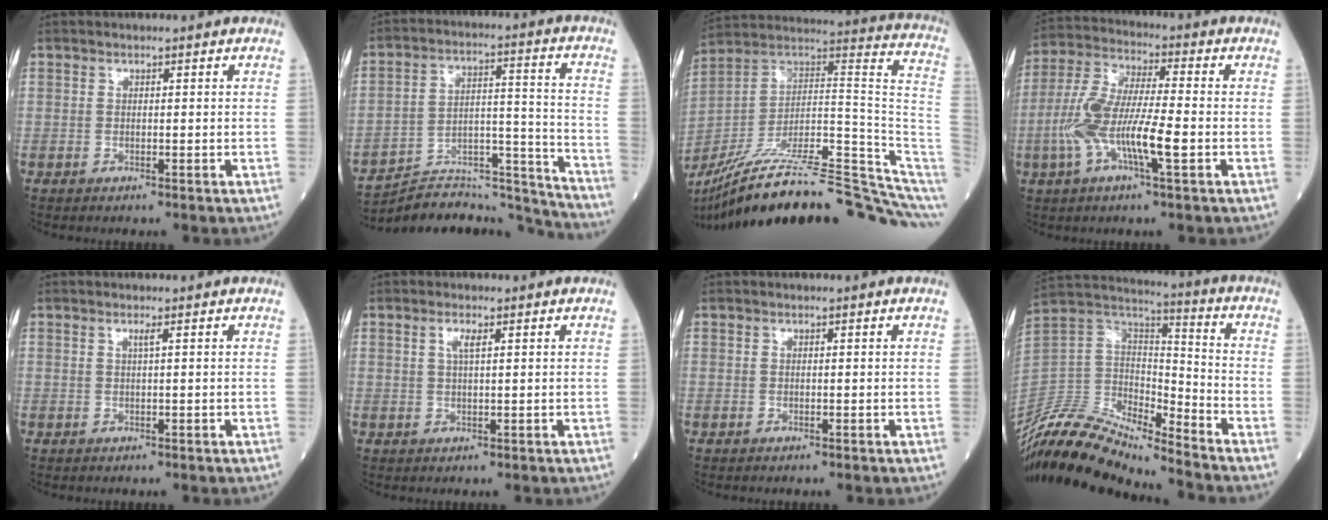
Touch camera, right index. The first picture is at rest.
{"total": 17.9, "force": [-17.8, 1.3, 1.5], "torque": [-0.016, 0.055, -0.270]}
{"total": 29.5, "force": [-23.8, 1.8, 17.4], "torque": [-0.178, 0.022, -0.362]}
{"total": 11.4, "force": [-2.9, 1.8, 10.9], "torque": [-0.232, 0.008, -0.060]}
{"total": 0.7, "force": [0.3, -0.2, 0.6], "torque": [-0.017, -0.002, 0.008]}
{"total": 1.8, "force": [0.8, 0.2, 1.7], "torque": [-0.036, 0.002, 0.014]}
{"total": 0.0}
{"total": 16.9, "force": [-15.8, 2.0, 5.8], "torque": [-0.115, 0.040, -0.306]}